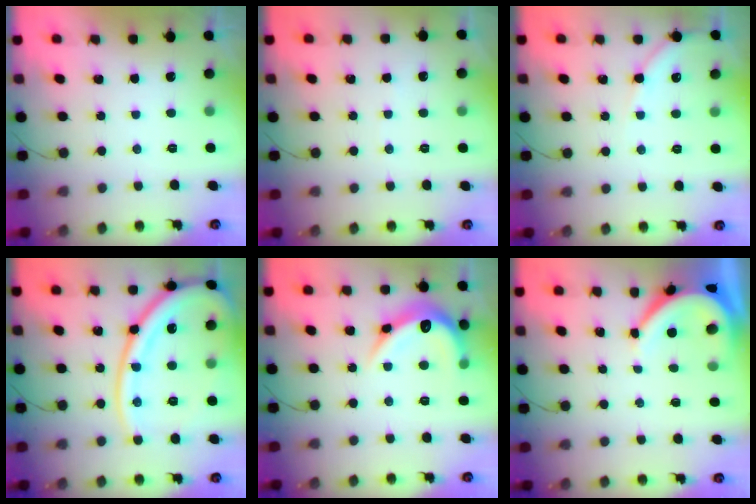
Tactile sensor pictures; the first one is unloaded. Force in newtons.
{"total": 1.8, "press": 1.7, "slide": 0.2}
{"total": 6.6, "press": 6.5, "slide": 0.8}
{"total": 22.3, "press": 22.1, "slide": 2.8}
{"total": 14.4, "press": 14.3, "slide": 0.9}
{"total": 6.3, "press": 6.2, "slide": 0.6}